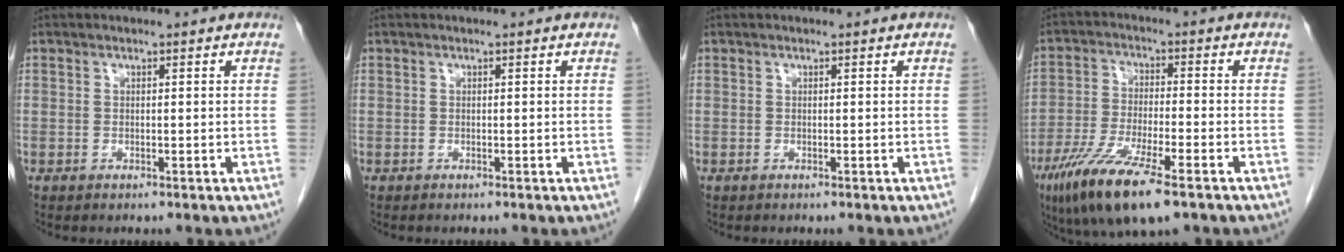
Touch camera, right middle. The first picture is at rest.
{"total": 0.0}
{"total": 0.0}
{"total": 12.2, "force": [-7.4, 1.8, 9.6], "torque": [-0.186, -0.028, -0.128]}